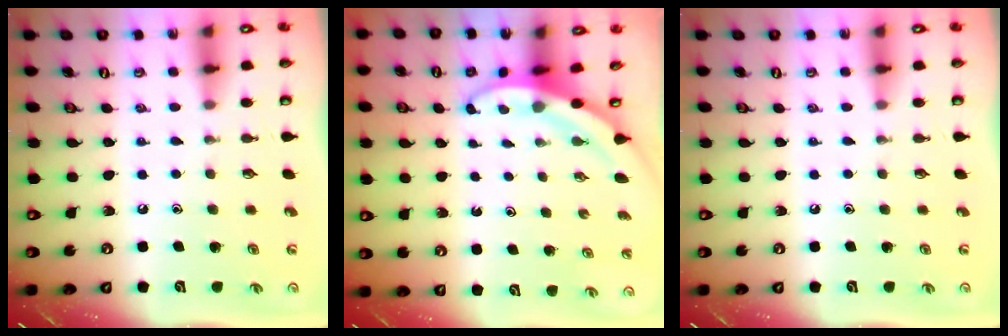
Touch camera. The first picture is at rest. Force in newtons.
{"total": 3.5, "press": 3.5, "slide": 0.2}
{"total": 0.0}